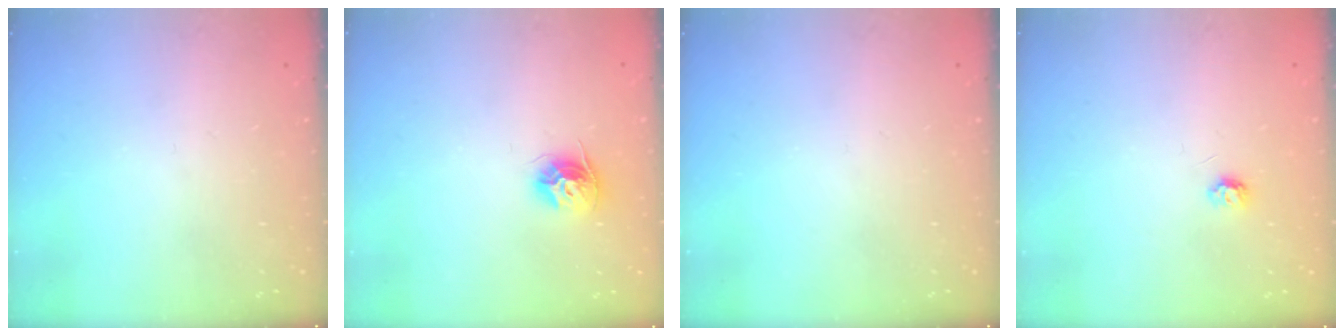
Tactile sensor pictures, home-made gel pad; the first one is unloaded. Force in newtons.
{"total": 9.8, "press": 9.8, "slide": 0.7}
{"total": 0.0}
{"total": 4.2, "press": 4.1, "slide": 0.4}